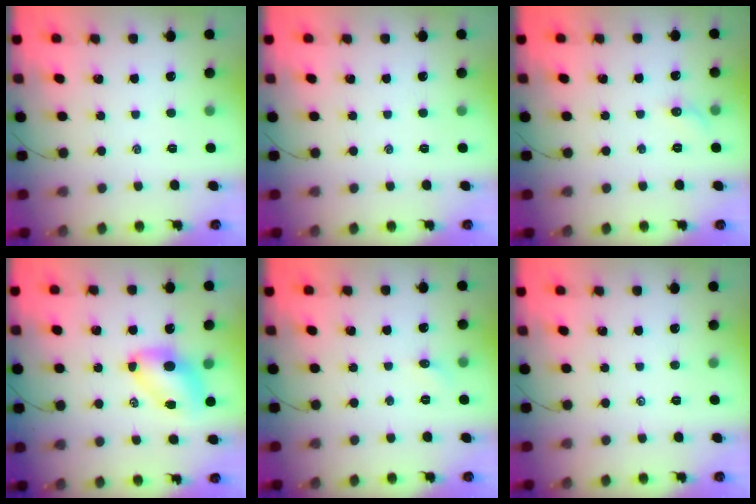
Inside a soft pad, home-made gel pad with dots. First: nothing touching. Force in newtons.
{"total": 0.0}
{"total": 4.4, "press": 4.2, "slide": 1.2}
{"total": 7.2, "press": 7.2, "slide": 0.7}
{"total": 3.7, "press": 3.5, "slide": 1.2}
{"total": 0.0}